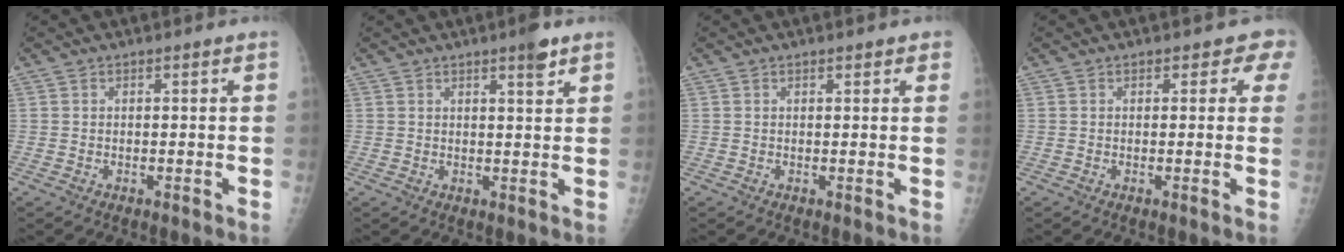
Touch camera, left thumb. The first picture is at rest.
{"total": 3.4, "force": [2.3, 0.5, 2.4], "torque": [-0.032, -0.013, 0.032]}
{"total": 1.6, "force": [1.2, 0.6, 0.9], "torque": [-0.003, -0.001, 0.011]}
{"total": 2.6, "force": [1.5, 1.8, 1.0], "torque": [0.020, -0.004, 0.003]}